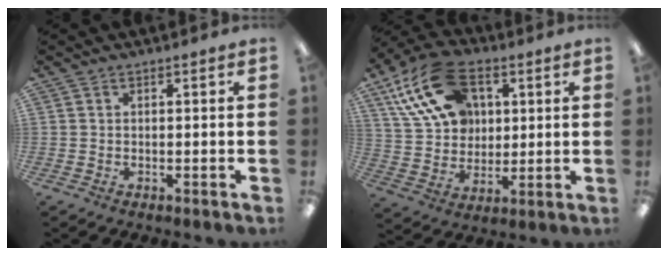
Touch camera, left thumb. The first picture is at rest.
{"total": 19.6, "force": [9.3, 13.5, 10.8], "torque": [-0.194, -0.025, 0.175]}